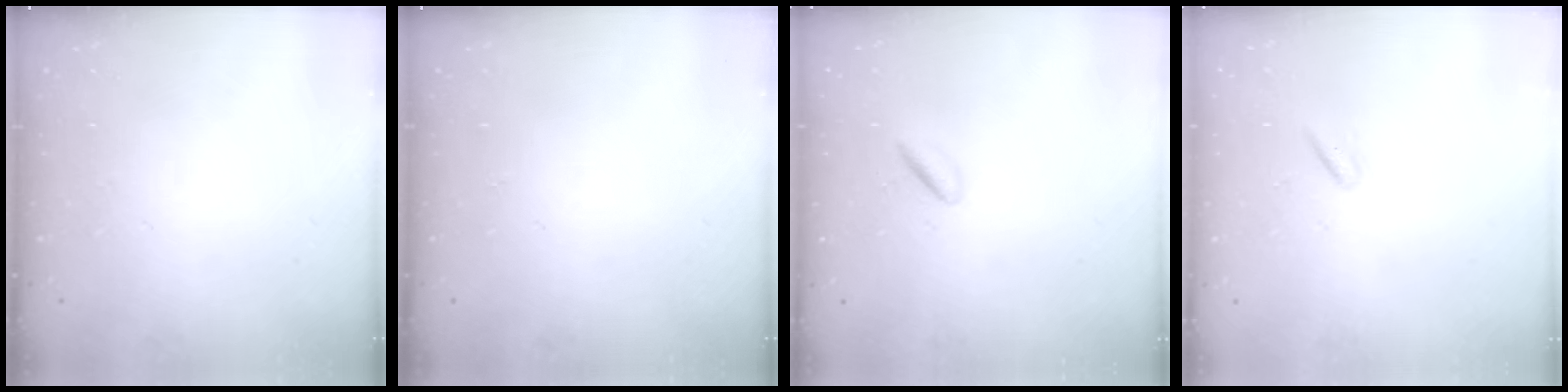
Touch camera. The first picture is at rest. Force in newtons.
{"total": 0.0}
{"total": 1.9, "press": 1.7, "slide": 0.8}
{"total": 2.1, "press": 2.0, "slide": 0.8}